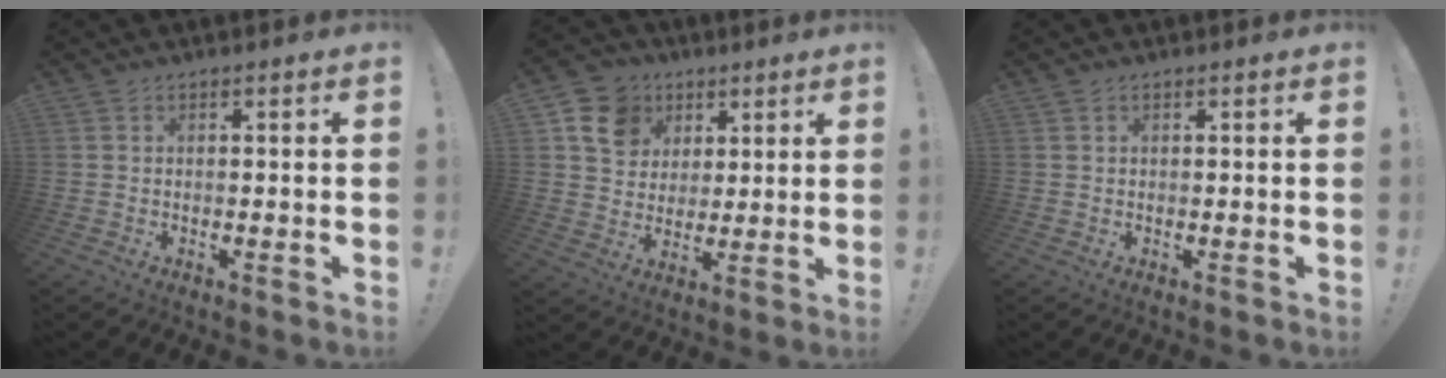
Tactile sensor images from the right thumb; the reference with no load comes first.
{"total": 12.9, "force": [5.6, 10.5, 4.8], "torque": [-0.066, -0.023, 0.114]}
{"total": 0.0}